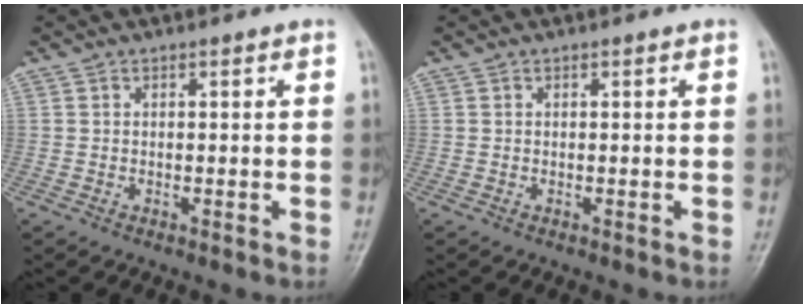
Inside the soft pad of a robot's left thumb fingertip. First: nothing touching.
{"total": 0.0}